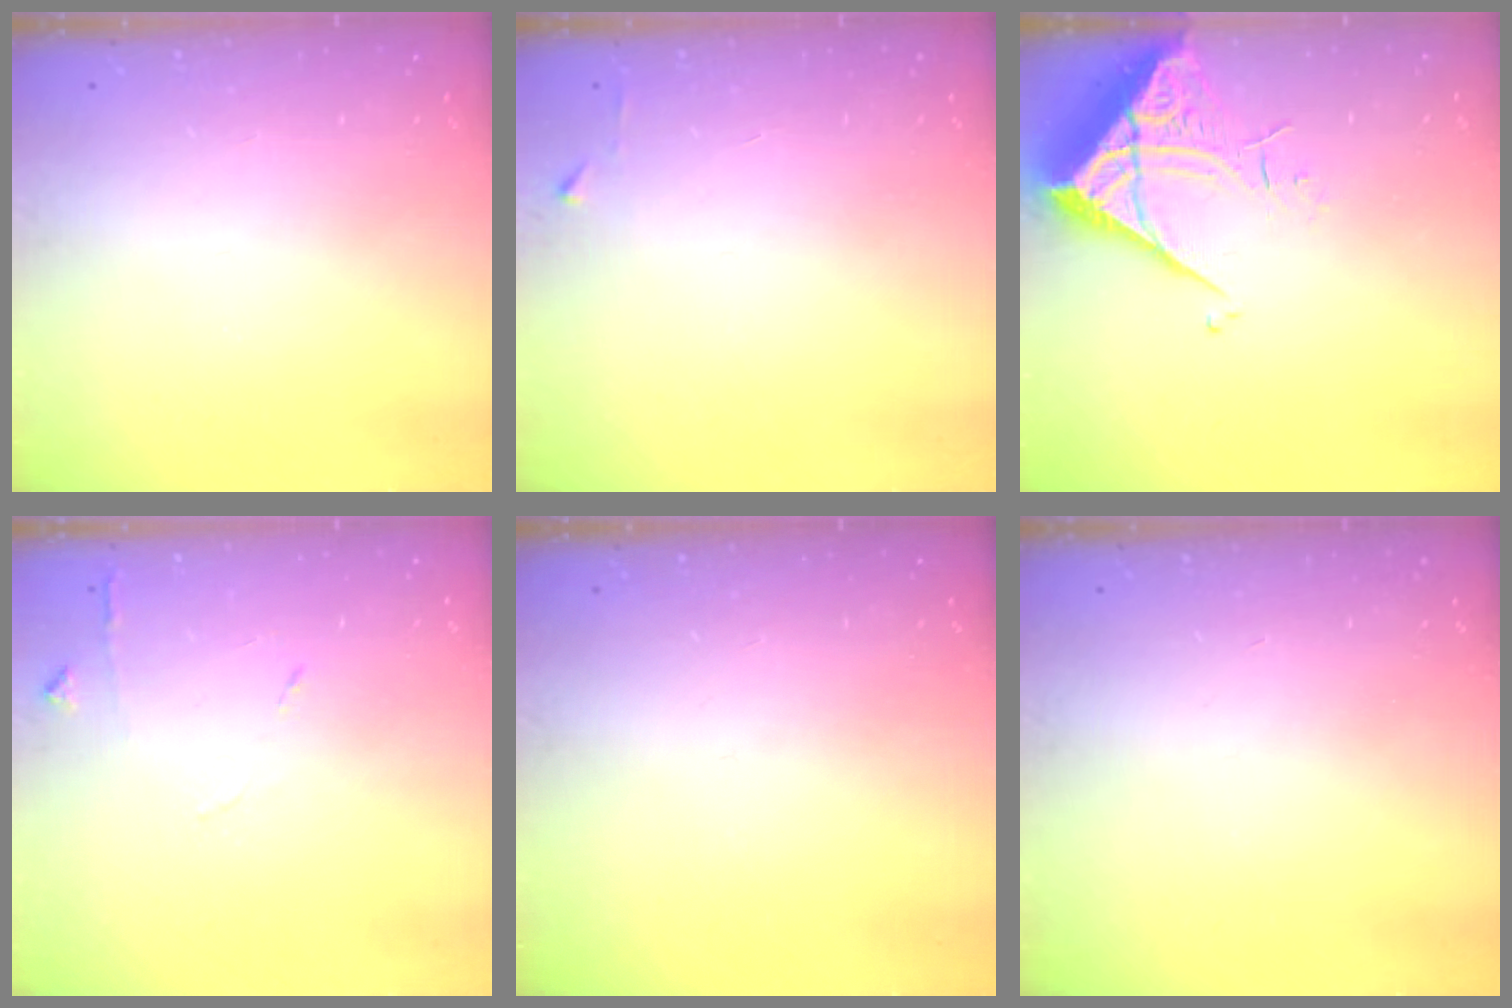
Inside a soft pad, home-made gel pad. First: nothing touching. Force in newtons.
{"total": 2.4, "press": 2.4, "slide": 0.3}
{"total": 6.7, "press": 6.7, "slide": 0.7}
{"total": 6.2, "press": 6.1, "slide": 0.8}
{"total": 0.0}
{"total": 0.0}